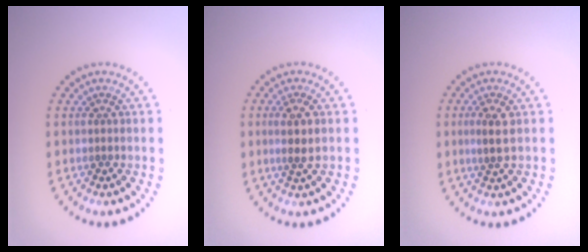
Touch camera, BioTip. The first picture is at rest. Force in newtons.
{"total": 2.3, "press": 2.1, "slide": 0.9}
{"total": 2.0, "press": 1.9, "slide": 0.7}